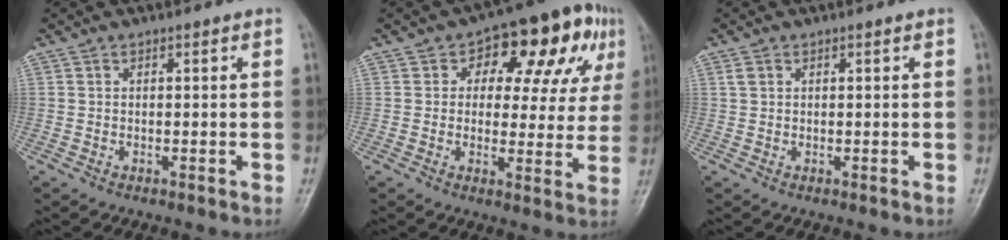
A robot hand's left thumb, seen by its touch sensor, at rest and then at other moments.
{"total": 15.5, "force": [6.0, 9.2, 10.9], "torque": [-0.076, 0.016, 0.073]}
{"total": 1.2, "force": [0.5, 1.0, 0.6], "torque": [-0.010, 0.004, 0.010]}